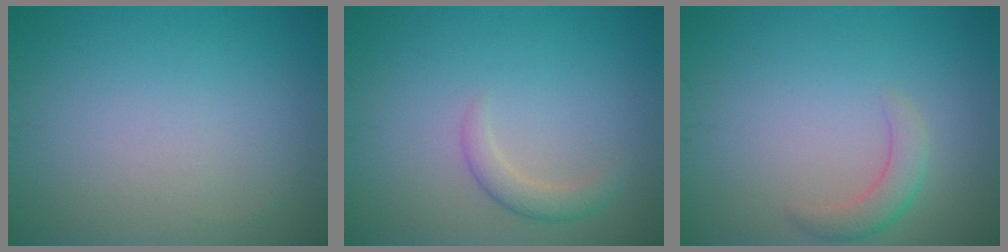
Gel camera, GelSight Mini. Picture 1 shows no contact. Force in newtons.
{"total": 1.8, "press": 1.8, "slide": 0.1}
{"total": 2.2, "press": 2.1, "slide": 0.2}